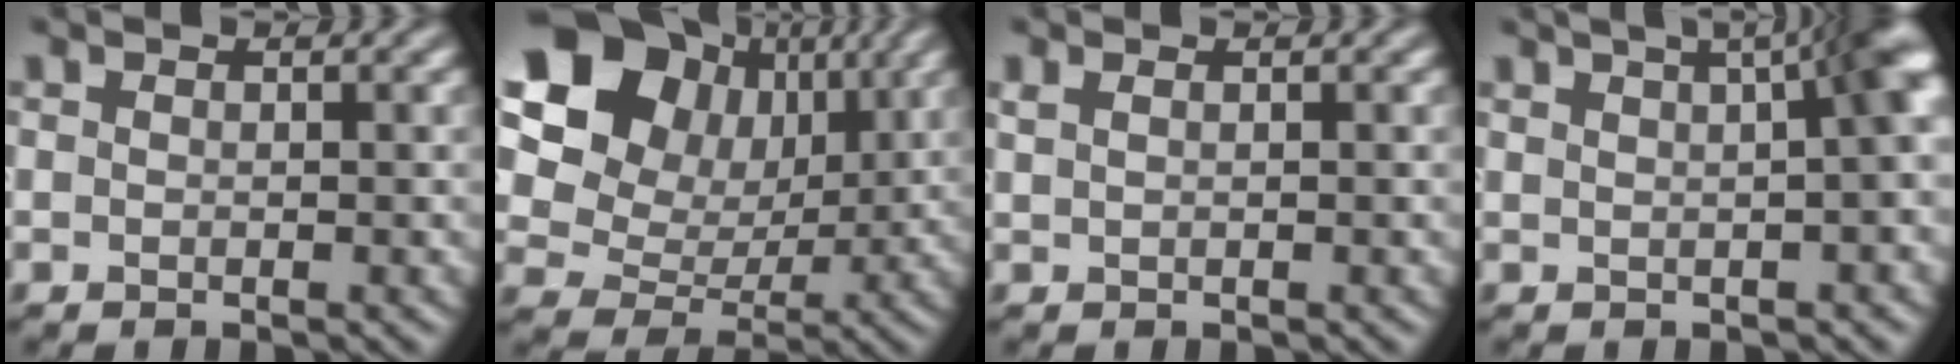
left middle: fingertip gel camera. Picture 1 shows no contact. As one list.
[{"total": 12.7, "force": [4.8, 10.0, 6.3], "torque": [-0.140, 0.042, 0.083]}, {"total": 1.0, "force": [0.7, 0.4, 0.6], "torque": [-0.012, 0.003, 0.011]}, {"total": 11.1, "force": [2.5, 5.2, 9.5], "torque": [-0.059, 0.055, 0.021]}]